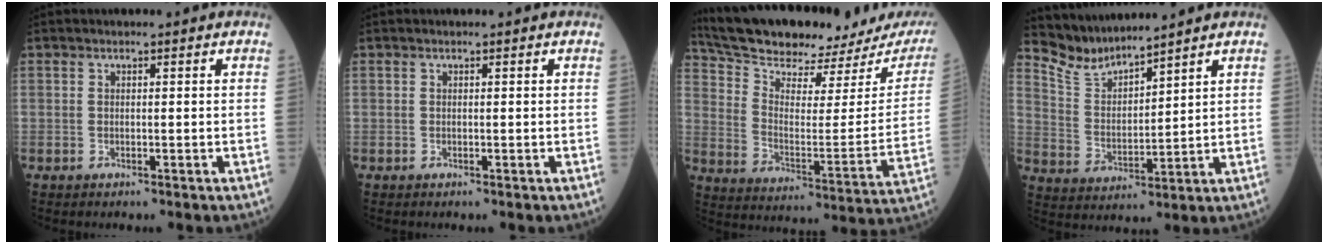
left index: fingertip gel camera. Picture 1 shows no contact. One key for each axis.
{"total": 0.0}
{"total": 24.3, "fx": 21.9, "fy": 4.3, "fz": 9.5, "tx": -0.165, "ty": -0.060, "tz": 0.306}
{"total": 6.2, "fx": 6.2, "fy": 0.0, "fz": 0.0, "tx": -0.024, "ty": -0.004, "tz": 0.142}